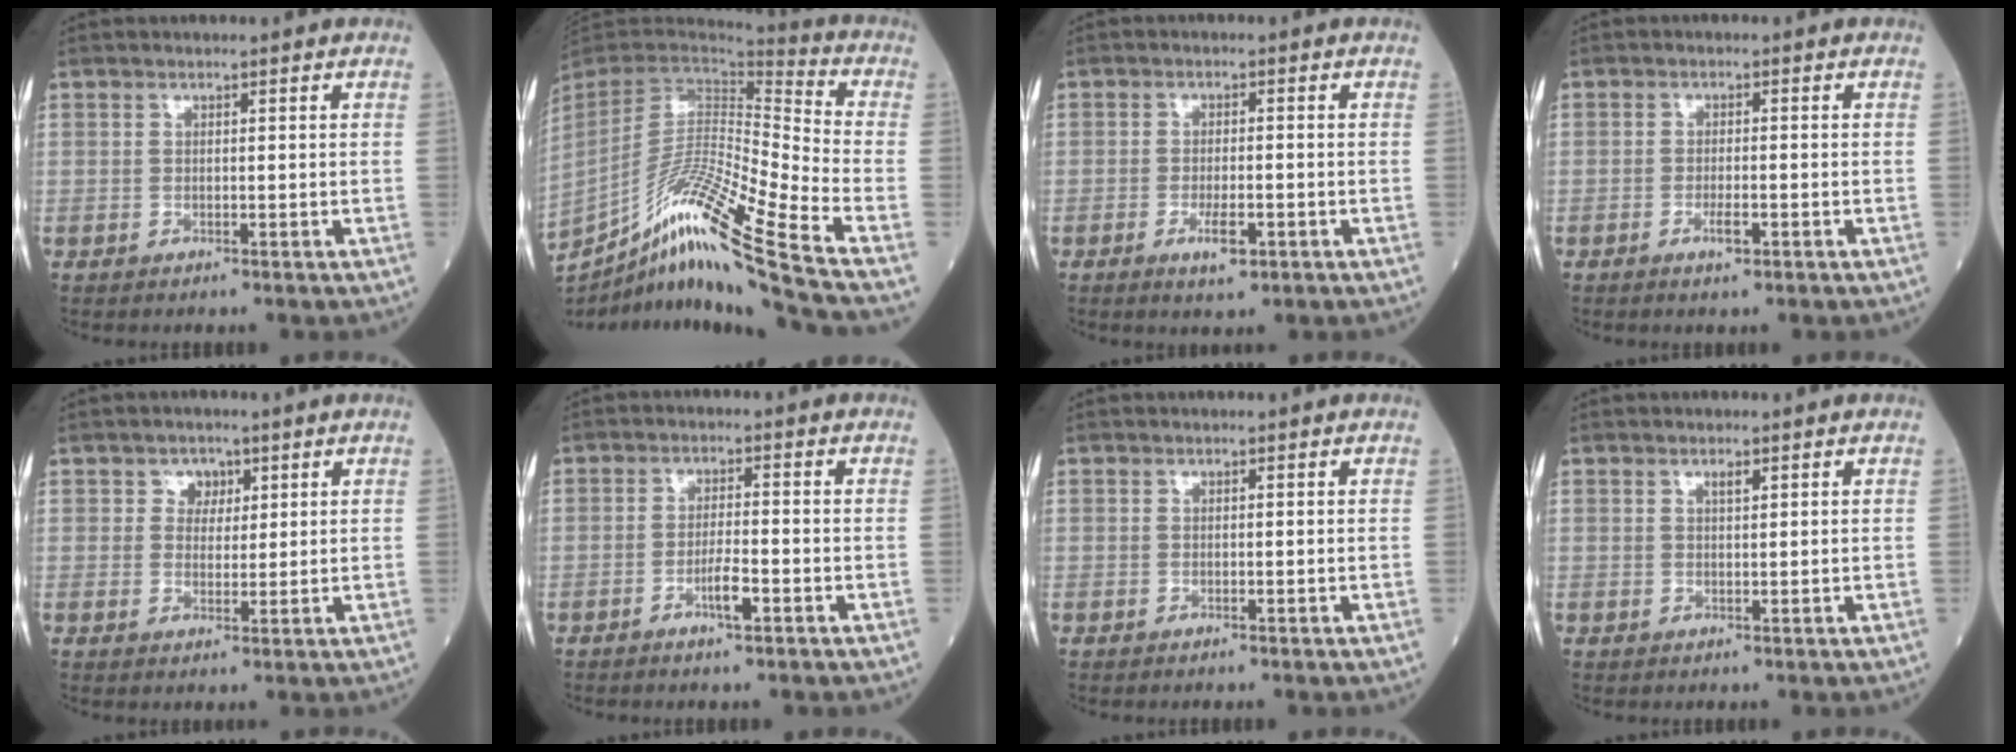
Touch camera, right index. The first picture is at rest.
{"total": 22.0, "force": [-16.0, -2.3, 14.9], "torque": [-0.285, -0.023, -0.294]}
{"total": 3.7, "force": [-1.7, 0.9, 3.1], "torque": [-0.056, -0.002, -0.027]}
{"total": 2.3, "force": [-1.1, 0.4, 1.9], "torque": [-0.033, -0.001, -0.020]}
{"total": 2.8, "force": [1.3, 2.3, 0.9], "torque": [-0.007, 0.003, 0.016]}
{"total": 3.5, "force": [-1.8, 0.4, 3.0], "torque": [-0.056, 0.000, -0.034]}
{"total": 0.0}
{"total": 1.0, "force": [0.6, 0.2, 0.8], "torque": [-0.017, -0.001, 0.010]}